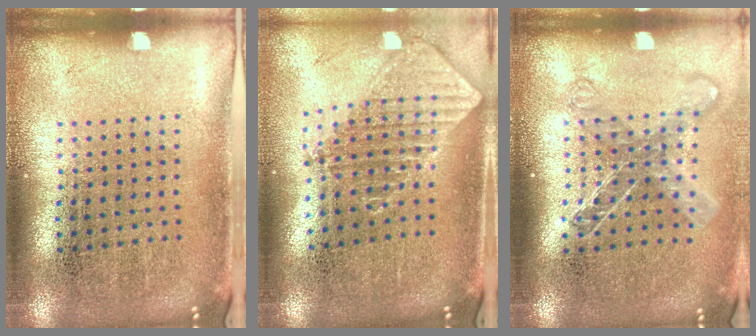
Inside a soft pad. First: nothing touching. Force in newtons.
{"total": 1.9, "press": 1.5, "slide": 1.2}
{"total": 1.5, "press": 1.2, "slide": 0.9}